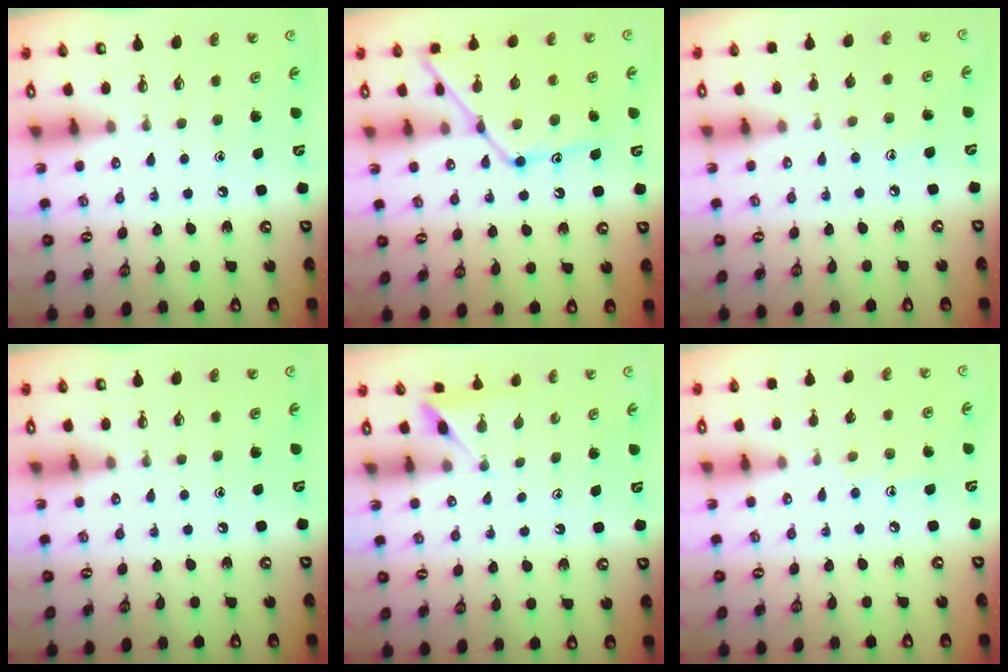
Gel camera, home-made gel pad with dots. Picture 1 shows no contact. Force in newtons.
{"total": 13.7, "press": 13.7, "slide": 1.0}
{"total": 5.1, "press": 5.0, "slide": 0.5}
{"total": 0.0}
{"total": 2.1, "press": 2.1, "slide": 0.2}
{"total": 6.4, "press": 6.4, "slide": 0.6}